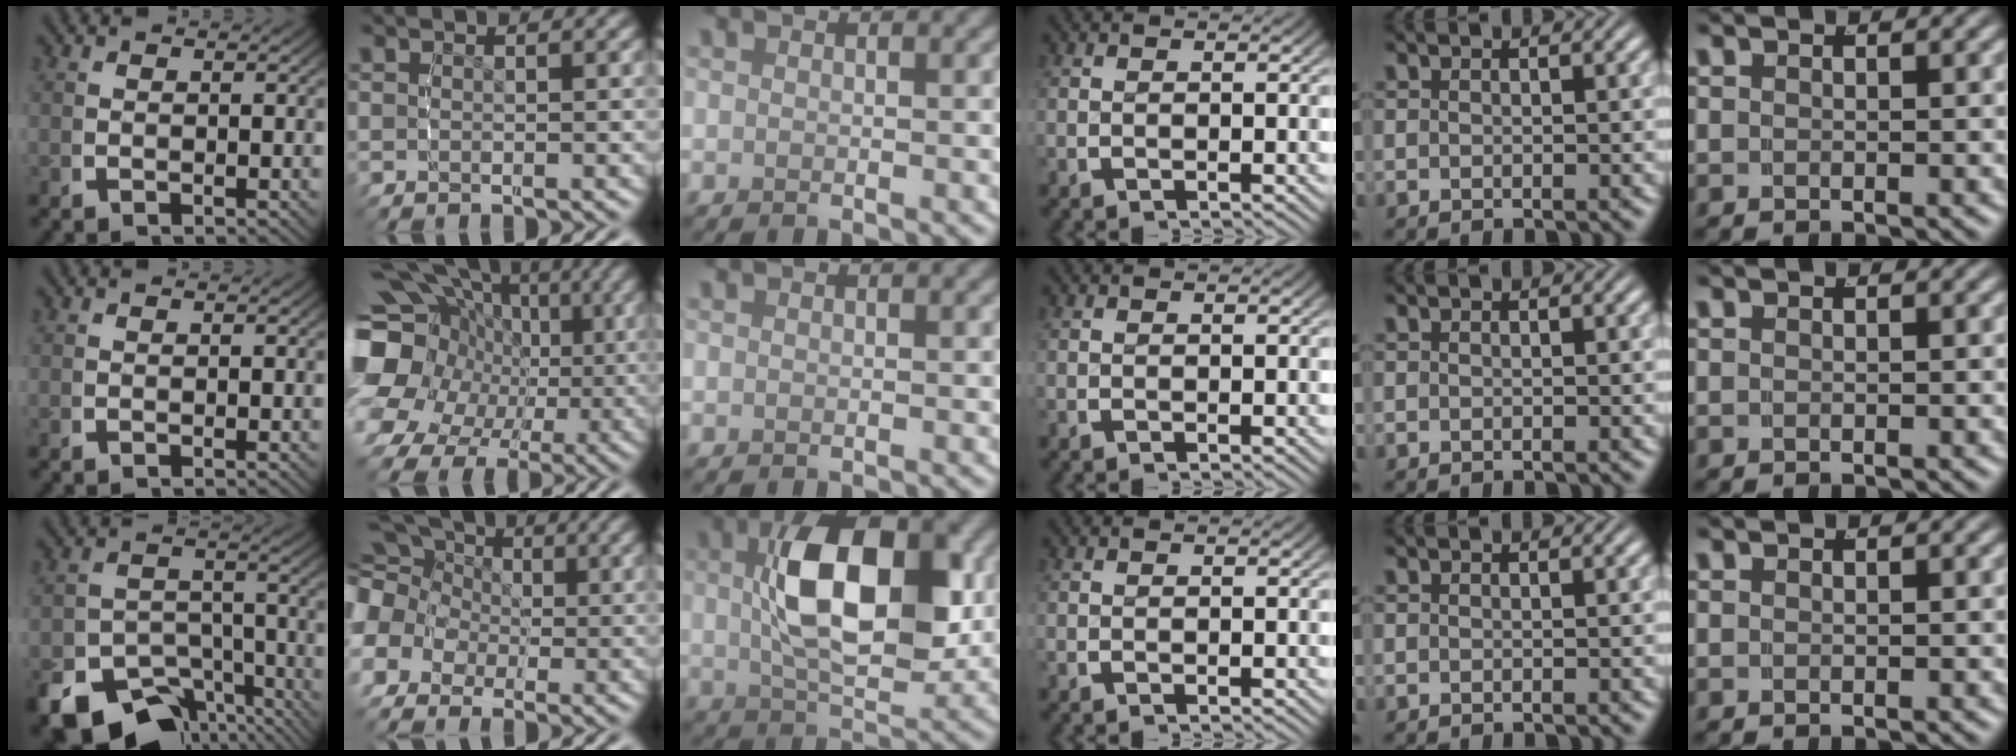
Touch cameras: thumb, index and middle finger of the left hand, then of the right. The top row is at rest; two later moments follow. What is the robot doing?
{"motion": "grasp_and_lifting", "object": "bottle cap"}